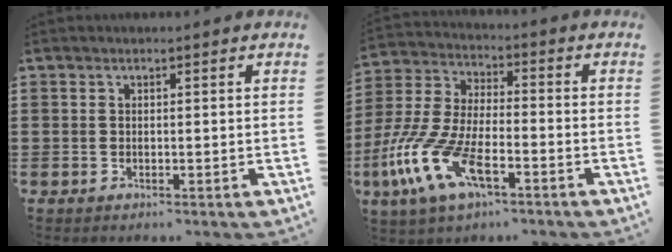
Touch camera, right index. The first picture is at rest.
{"total": 12.2, "force": [-6.0, 4.9, 9.5], "torque": [-0.235, -0.008, -0.121]}